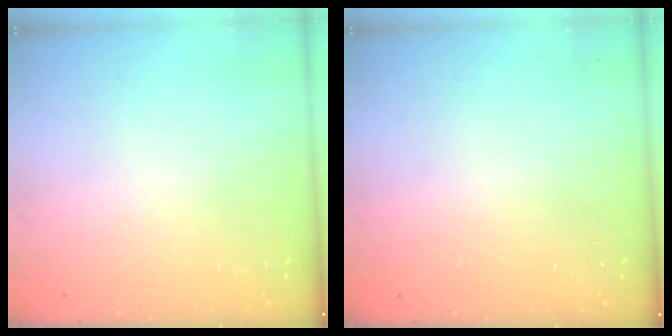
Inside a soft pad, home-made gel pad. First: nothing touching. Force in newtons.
{"total": 0.8, "press": 0.8, "slide": 0.1}